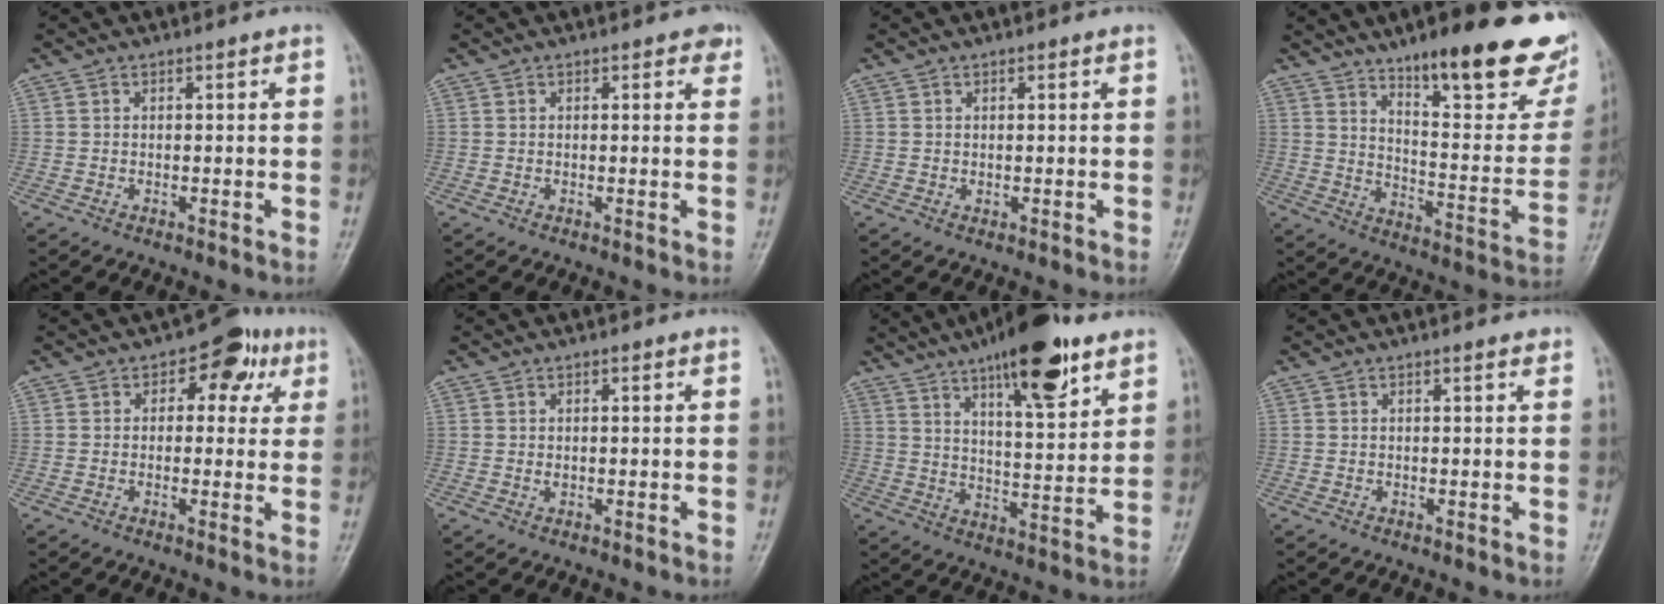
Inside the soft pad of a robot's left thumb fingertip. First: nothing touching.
{"total": 1.6, "force": [1.0, 0.9, 1.0], "torque": [0.001, -0.002, 0.006]}
{"total": 0.8, "force": [0.3, 0.5, 0.6], "torque": [-0.007, -0.001, 0.006]}
{"total": 23.5, "force": [15.0, 6.2, 16.9], "torque": [-0.187, -0.079, 0.213]}
{"total": 7.5, "force": [2.6, 5.1, 4.8], "torque": [-0.009, 0.003, 0.021]}
{"total": 1.0, "force": [0.3, 0.6, 0.7], "torque": [-0.009, -0.002, 0.008]}
{"total": 17.8, "force": [10.9, 5.4, 13.0], "torque": [-0.170, -0.050, 0.173]}
{"total": 1.1, "force": [0.8, 0.2, 0.7], "torque": [-0.008, -0.002, 0.009]}